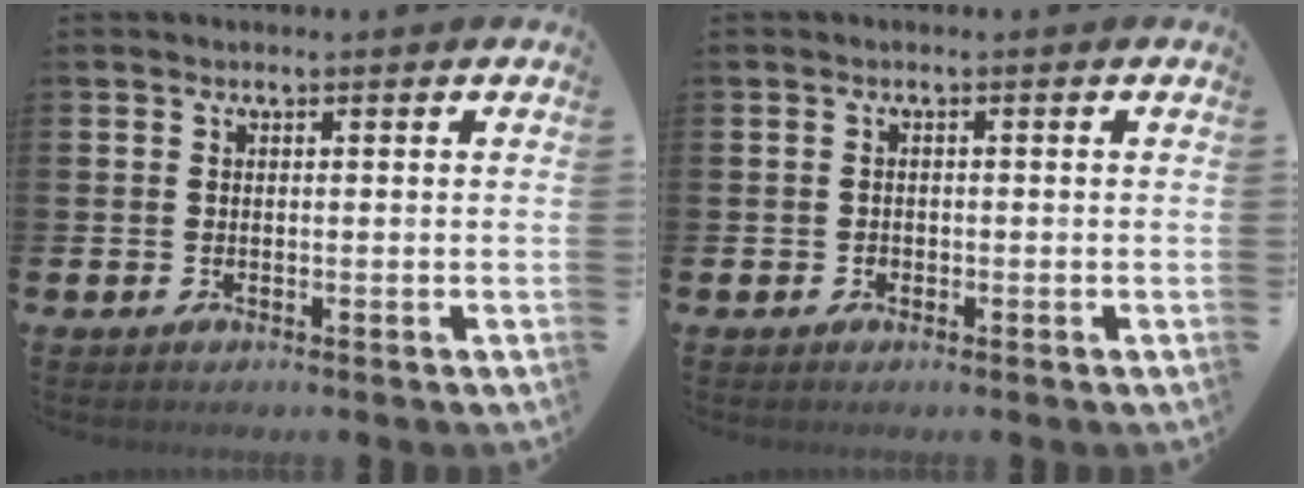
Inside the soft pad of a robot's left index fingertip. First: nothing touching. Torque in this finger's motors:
{"motor_torque": [0.07, -0.04, 0.00, 0.02]}